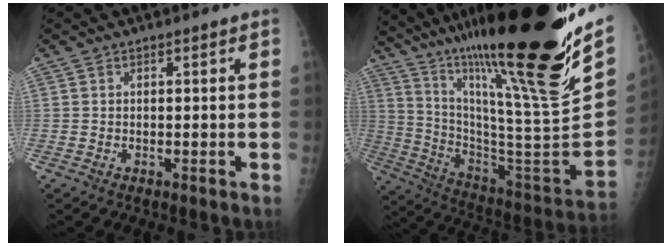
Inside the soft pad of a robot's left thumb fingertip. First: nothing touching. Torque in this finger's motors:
{"motor_torque": [2.84, -0.57, 1.43, -1.33, 0.67]}